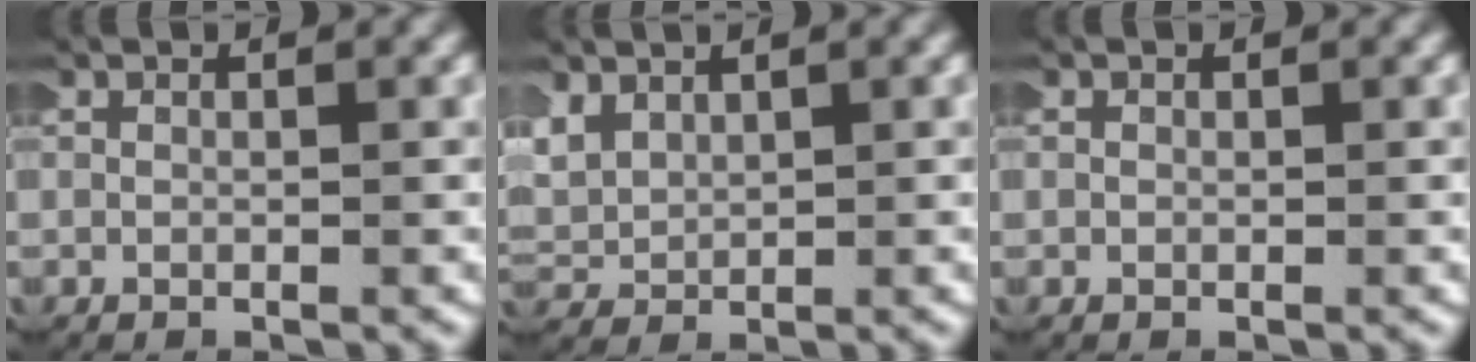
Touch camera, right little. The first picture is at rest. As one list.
[{"total": 3.3, "force": [1.4, 2.6, 1.6], "torque": [-0.057, -0.005, 0.035]}, {"total": 0.0}]